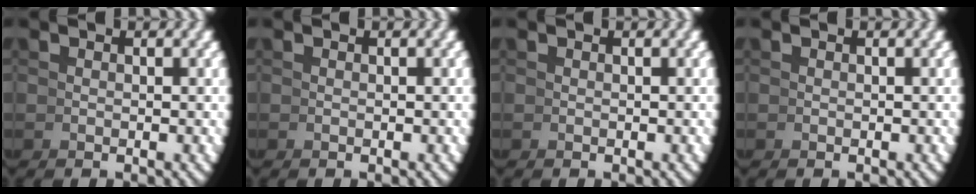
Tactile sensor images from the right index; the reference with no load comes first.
{"total": 0.0}
{"total": 0.0}
{"total": 0.0}